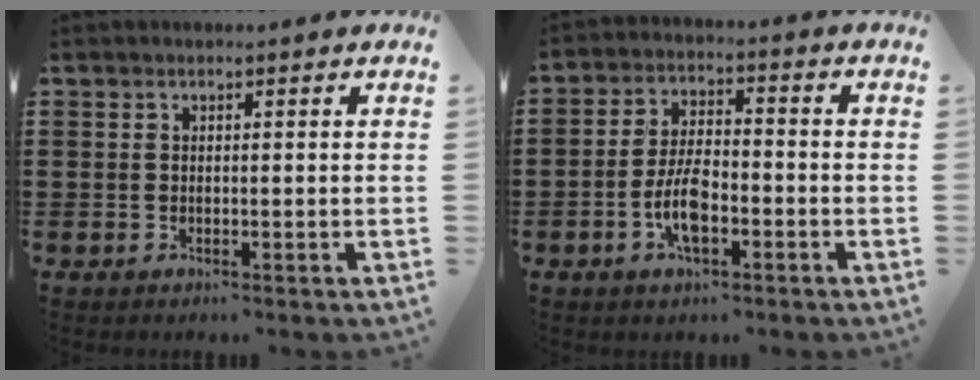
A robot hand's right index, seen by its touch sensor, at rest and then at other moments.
{"total": 7.0, "force": [-2.4, 3.2, 5.8], "torque": [-0.131, 0.002, -0.051]}